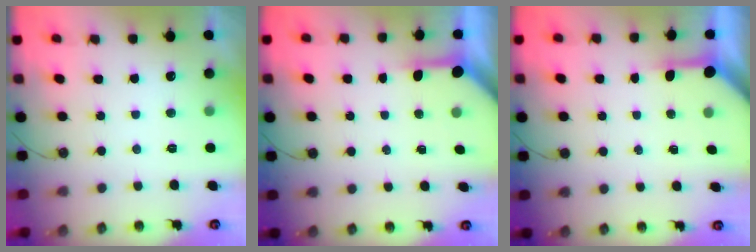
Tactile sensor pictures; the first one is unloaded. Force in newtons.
{"total": 3.5, "press": 3.4, "slide": 0.4}
{"total": 3.5, "press": 3.5, "slide": 0.5}